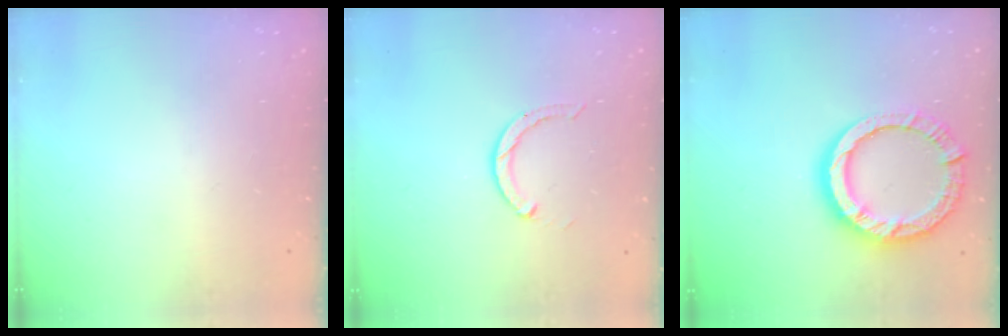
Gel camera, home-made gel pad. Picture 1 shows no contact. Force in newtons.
{"total": 2.2, "press": 2.2, "slide": 0.3}
{"total": 14.8, "press": 14.7, "slide": 1.6}